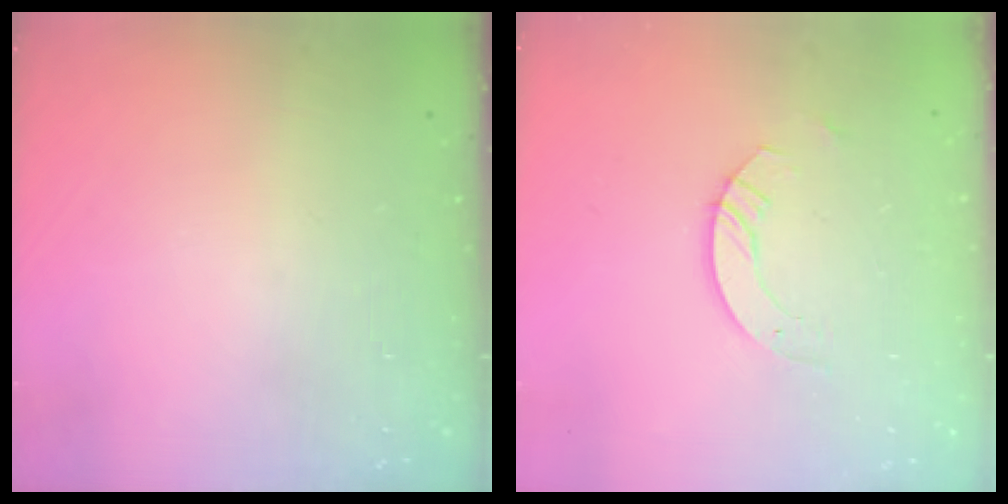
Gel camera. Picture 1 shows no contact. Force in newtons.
{"total": 4.8, "press": 4.8, "slide": 0.4}